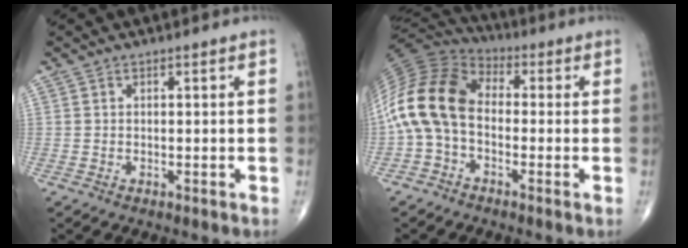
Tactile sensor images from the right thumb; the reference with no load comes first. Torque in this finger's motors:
{"motor_torque": [2.49, 2.51, 1.70, -0.59, 0.28]}